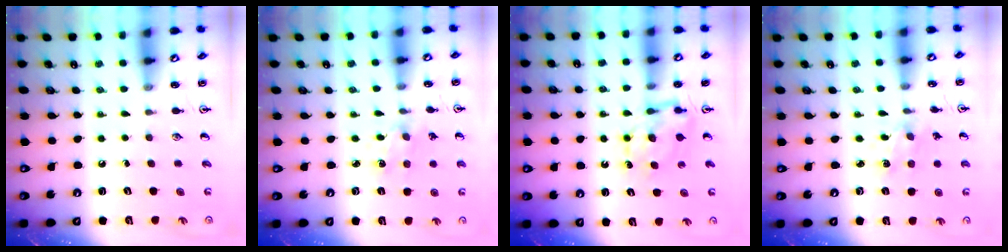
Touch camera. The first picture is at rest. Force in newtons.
{"total": 2.0, "press": 1.9, "slide": 0.3}
{"total": 7.9, "press": 7.9, "slide": 0.6}
{"total": 1.5, "press": 1.4, "slide": 0.5}